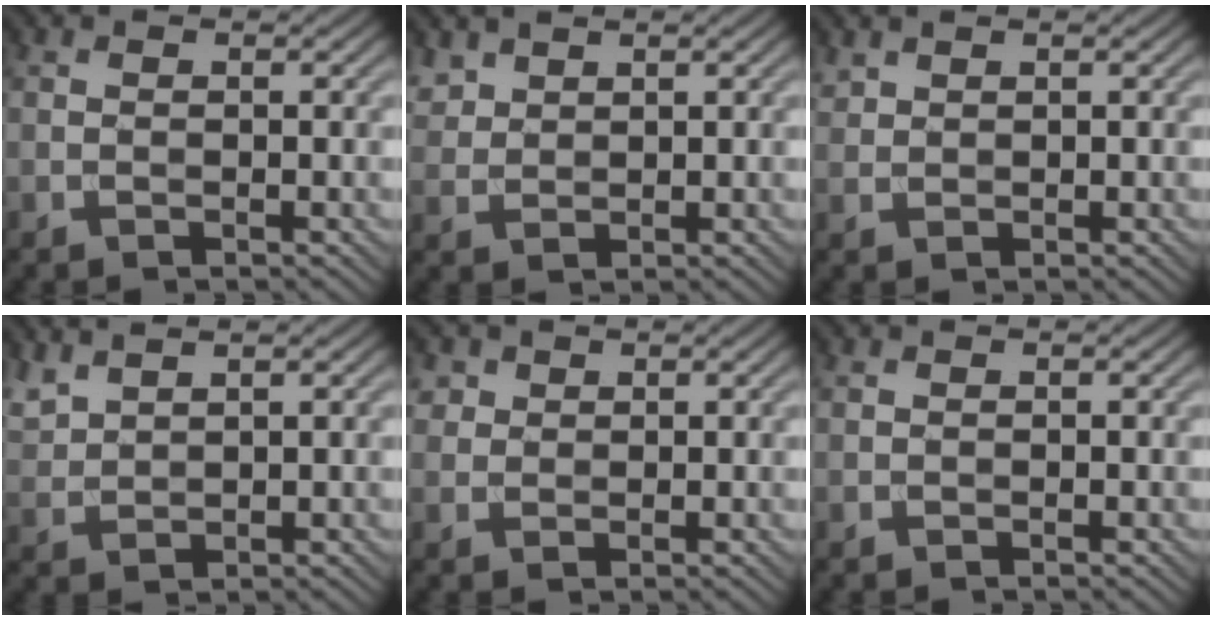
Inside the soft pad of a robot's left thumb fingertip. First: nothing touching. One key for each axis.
{"total": 2.4, "fx": 2.0, "fy": 1.1, "fz": 0.8, "tx": -0.025, "ty": 0.003, "tz": 0.049}
{"total": 1.2, "fx": 1.1, "fy": 0.4, "fz": 0.3, "tx": -0.014, "ty": 0.003, "tz": 0.029}
{"total": 3.0, "fx": 2.6, "fy": 0.6, "fz": 1.2, "tx": -0.038, "ty": 0.007, "tz": 0.062}
{"total": 2.0, "fx": 1.0, "fy": 1.6, "fz": 0.5, "tx": -0.013, "ty": -0.006, "tz": 0.023}
{"total": 0.0}